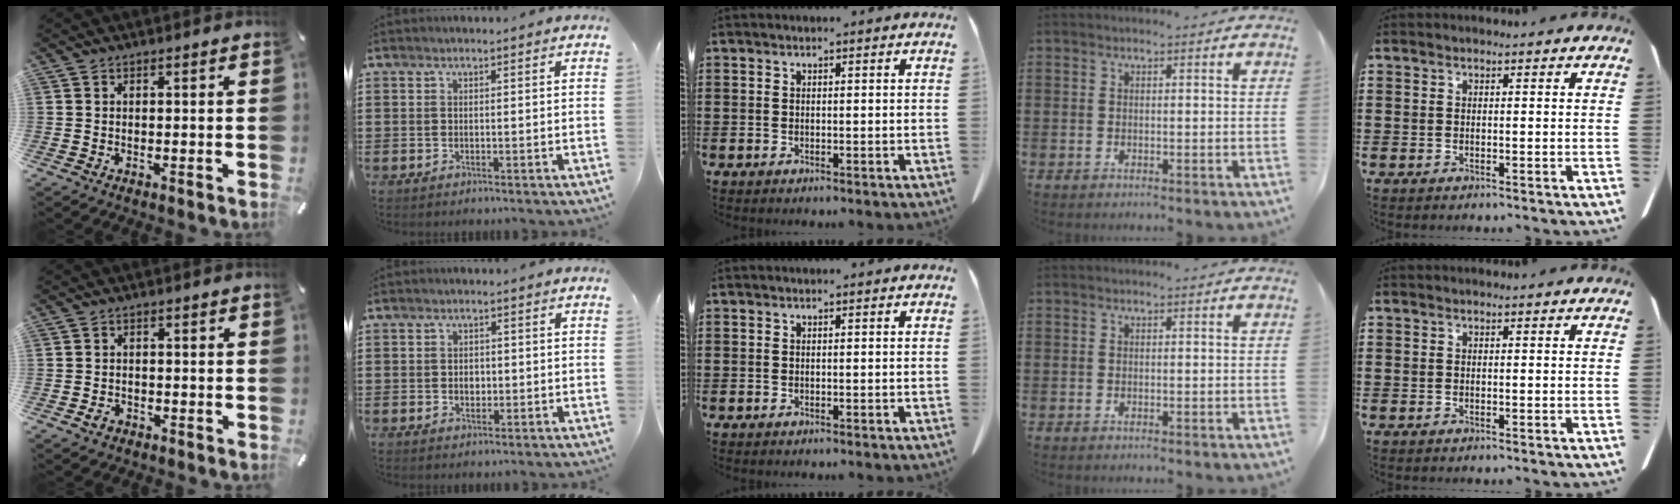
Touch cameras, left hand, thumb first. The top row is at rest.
{"thumb": {"total": 1.9, "force": [-1.2, 1.3, 0.6], "torque": [-0.012, 0.005, -0.025]}, "index": {"total": 1.7, "force": [0.0, 1.2, 1.2], "torque": [-0.025, 0.006, -0.002]}}